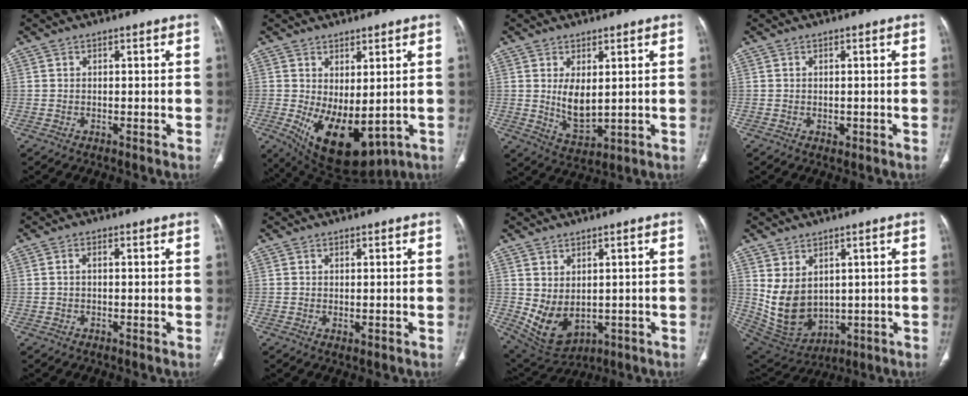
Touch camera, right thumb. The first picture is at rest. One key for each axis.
{"total": 13.3, "fx": -2.0, "fy": 6.6, "fz": 11.3, "tx": -0.175, "ty": -0.019, "tz": 0.000}
{"total": 6.4, "fx": 1.1, "fy": 3.2, "fz": 5.4, "tx": -0.088, "ty": -0.024, "tz": 0.035}
{"total": 0.9, "fx": -0.3, "fy": 0.6, "fz": 0.6, "tx": -0.006, "ty": -0.002, "tz": -0.001}
{"total": 1.1, "fx": 0.0, "fy": 0.5, "fz": 0.9, "tx": -0.017, "ty": 0.003, "tz": -0.002}
{"total": 1.0, "fx": -0.2, "fy": 0.4, "fz": 0.9, "tx": -0.018, "ty": -0.006, "tz": 0.001}
{"total": 8.8, "fx": -0.3, "fy": 5.9, "fz": 6.5, "tx": -0.105, "ty": -0.008, "tz": 0.028}
{"total": 11.3, "fx": 1.7, "fy": 8.4, "fz": 7.4, "tx": -0.125, "ty": -0.016, "tz": 0.071}